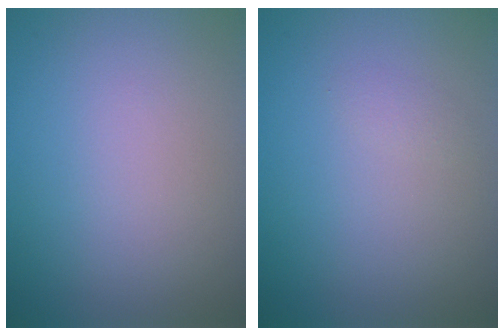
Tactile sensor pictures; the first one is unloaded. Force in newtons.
{"total": 0.6, "press": 0.6, "slide": 0.0}